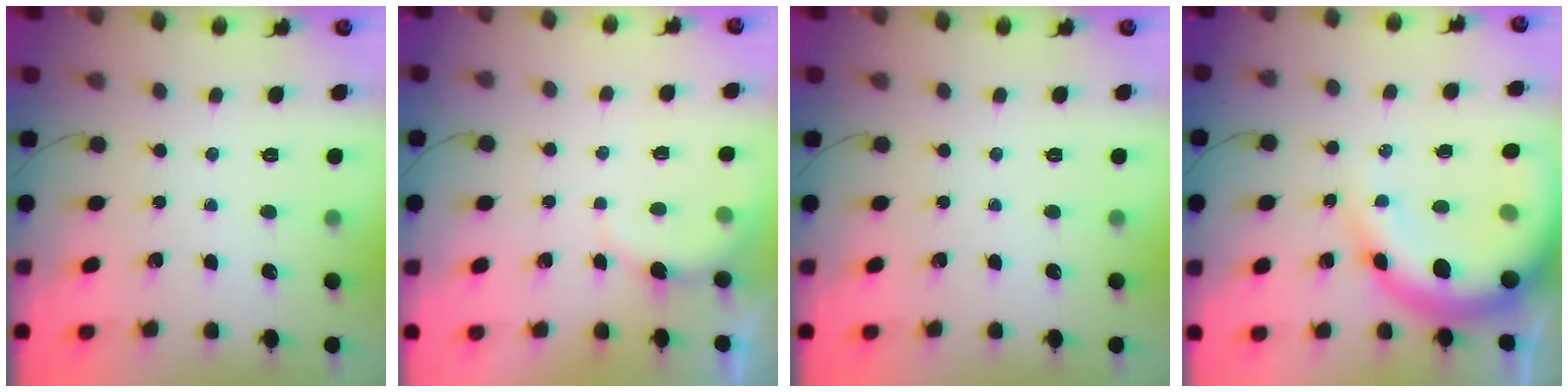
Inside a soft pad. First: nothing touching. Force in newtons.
{"total": 2.3, "press": 2.2, "slide": 0.6}
{"total": 0.0}
{"total": 16.5, "press": 16.1, "slide": 3.8}